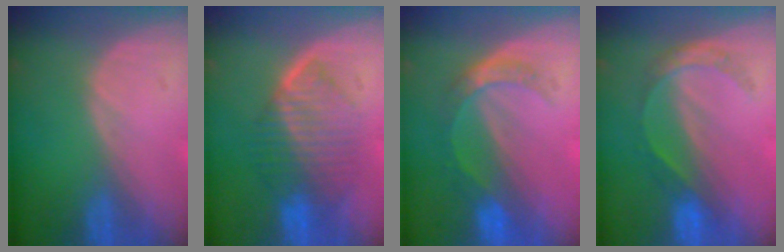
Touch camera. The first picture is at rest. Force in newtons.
{"total": 7.3, "press": 7.3, "slide": 0.2}
{"total": 5.1, "press": 4.6, "slide": 2.2}
{"total": 4.4, "press": 4.2, "slide": 1.2}